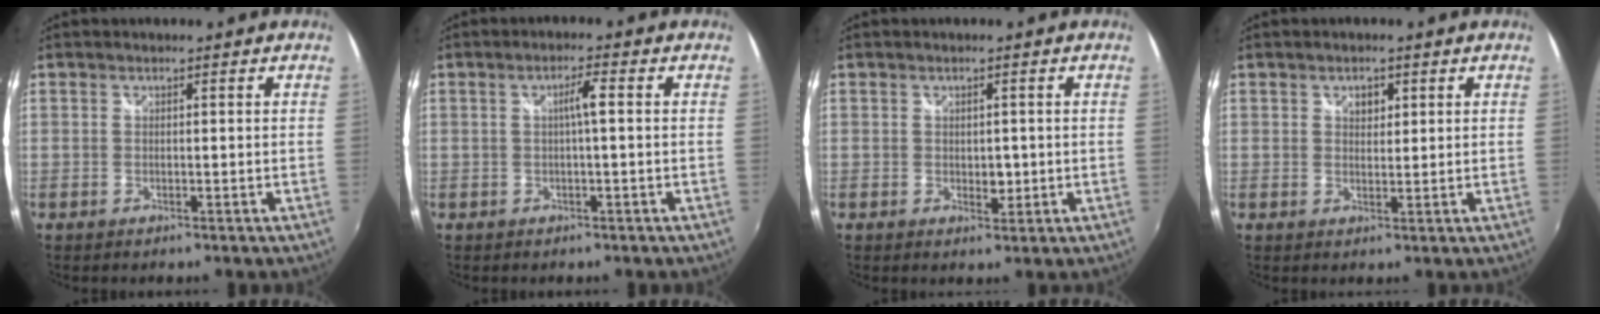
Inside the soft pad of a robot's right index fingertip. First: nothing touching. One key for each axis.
{"total": 2.7, "fx": 0.1, "fy": -0.1, "fz": 2.7, "tx": -0.051, "ty": 0.005, "tz": 0.003}
{"total": 2.1, "fx": -0.1, "fy": 1.6, "fz": 1.4, "tx": -0.017, "ty": -0.002, "tz": 0.000}
{"total": 2.2, "fx": 1.0, "fy": 1.6, "fz": 1.2, "tx": -0.014, "ty": 0.005, "tz": 0.016}